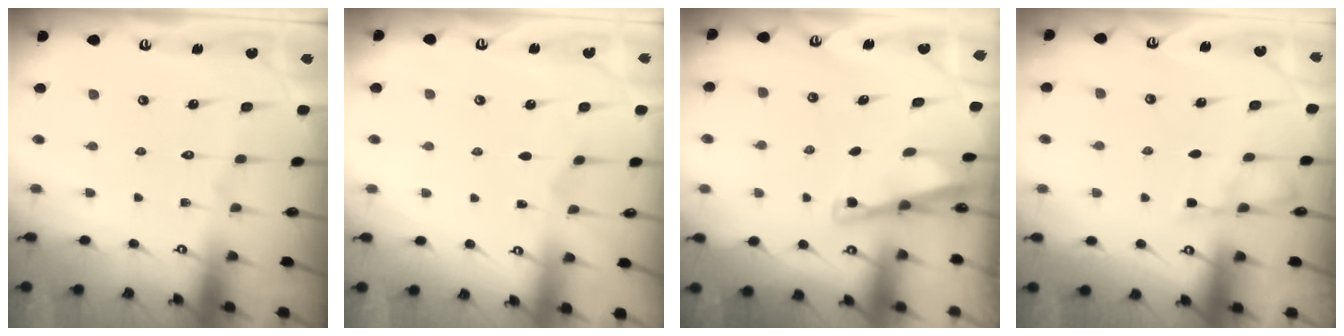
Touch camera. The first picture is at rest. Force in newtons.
{"total": 2.0, "press": 2.0, "slide": 0.4}
{"total": 2.7, "press": 2.7, "slide": 0.3}
{"total": 3.1, "press": 3.1, "slide": 0.4}